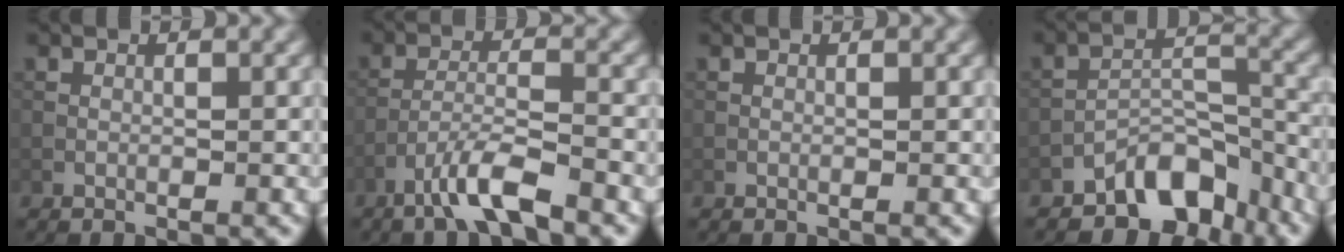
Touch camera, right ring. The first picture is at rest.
{"total": 4.4, "force": [-3.2, 0.6, 3.0], "torque": [-0.058, 0.007, -0.070]}
{"total": 0.0}
{"total": 5.9, "force": [-4.5, 2.7, 2.6], "torque": [-0.022, 0.004, -0.081]}